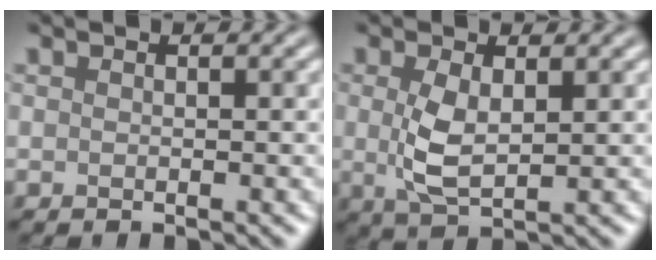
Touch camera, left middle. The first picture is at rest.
{"total": 3.6, "force": [0.6, 1.7, 3.1], "torque": [-0.073, -0.003, 0.013]}